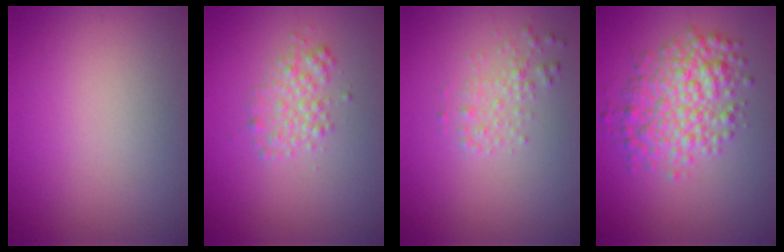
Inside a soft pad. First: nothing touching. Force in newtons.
{"total": 2.0, "press": 2.0, "slide": 0.0}
{"total": 1.6, "press": 1.6, "slide": 0.0}
{"total": 5.2, "press": 5.2, "slide": 0.0}